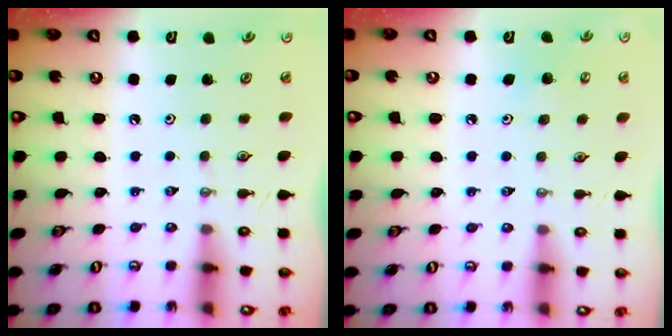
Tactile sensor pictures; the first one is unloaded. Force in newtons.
{"total": 5.3, "press": 5.2, "slide": 0.7}